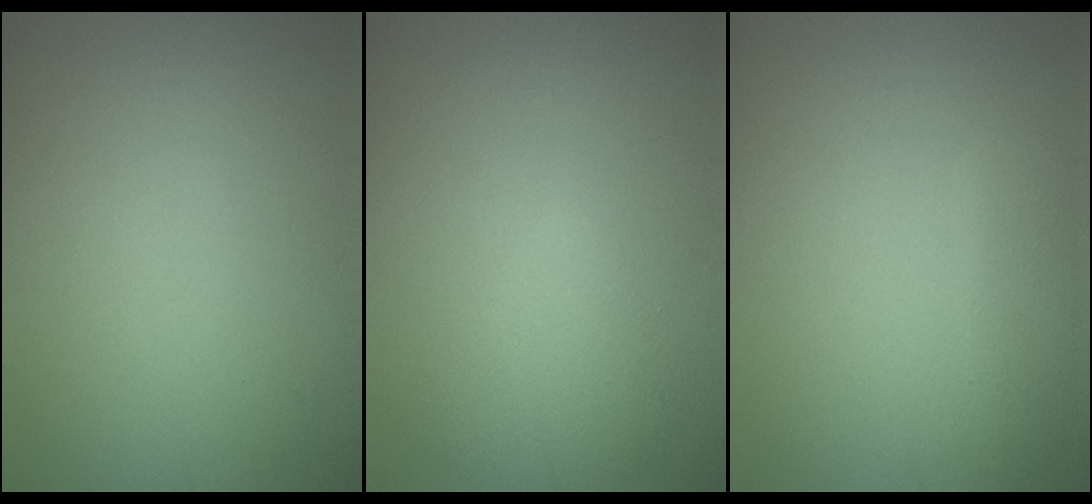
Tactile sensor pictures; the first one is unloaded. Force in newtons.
{"total": 3.0, "press": 3.0, "slide": 0.2}
{"total": 1.8, "press": 1.8, "slide": 0.2}